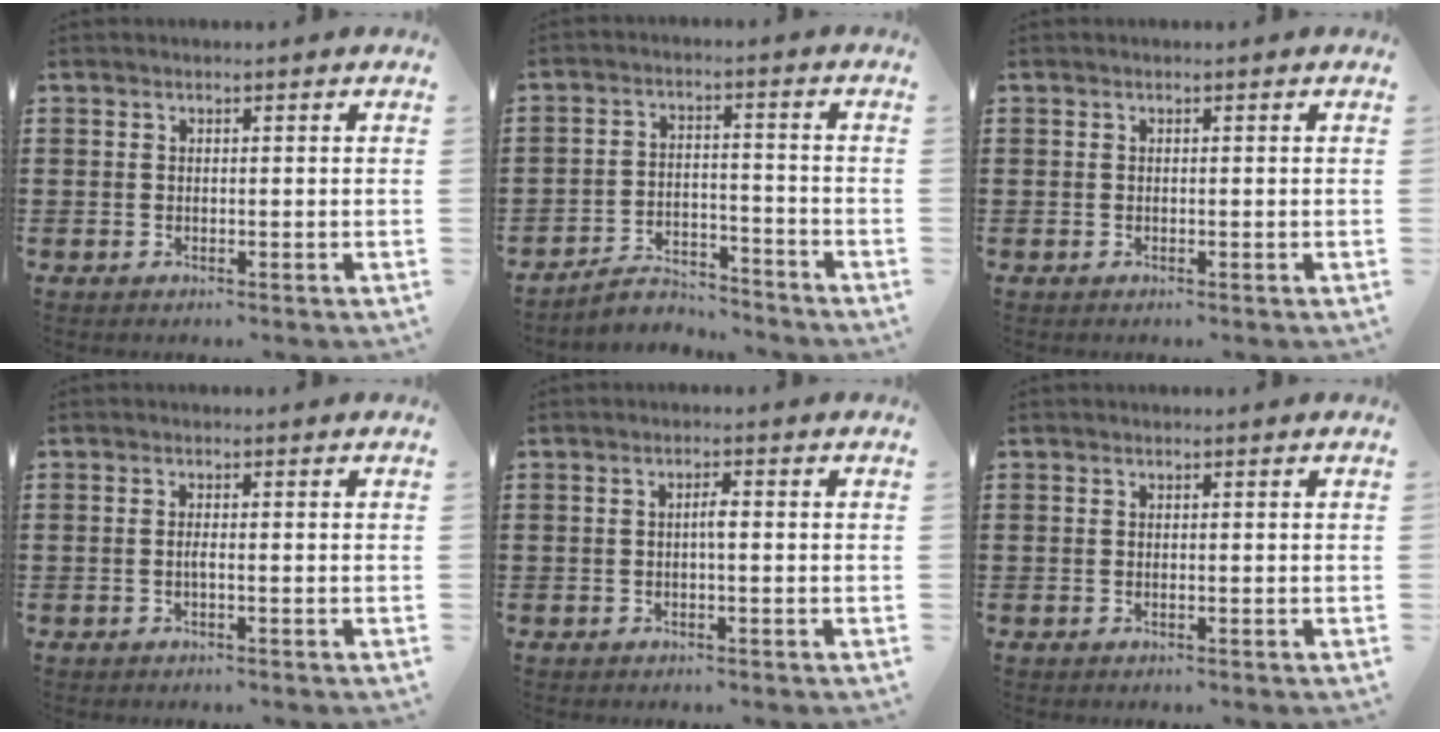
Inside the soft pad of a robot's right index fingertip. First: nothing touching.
{"total": 4.7, "force": [-4.6, 1.0, 0.9], "torque": [-0.025, 0.008, -0.093]}
{"total": 0.0}
{"total": 1.0, "force": [-0.5, 0.0, 0.9], "torque": [-0.026, -0.007, -0.010]}
{"total": 1.6, "force": [-0.2, 0.3, 1.6], "torque": [-0.031, 0.002, -0.005]}
{"total": 0.0}